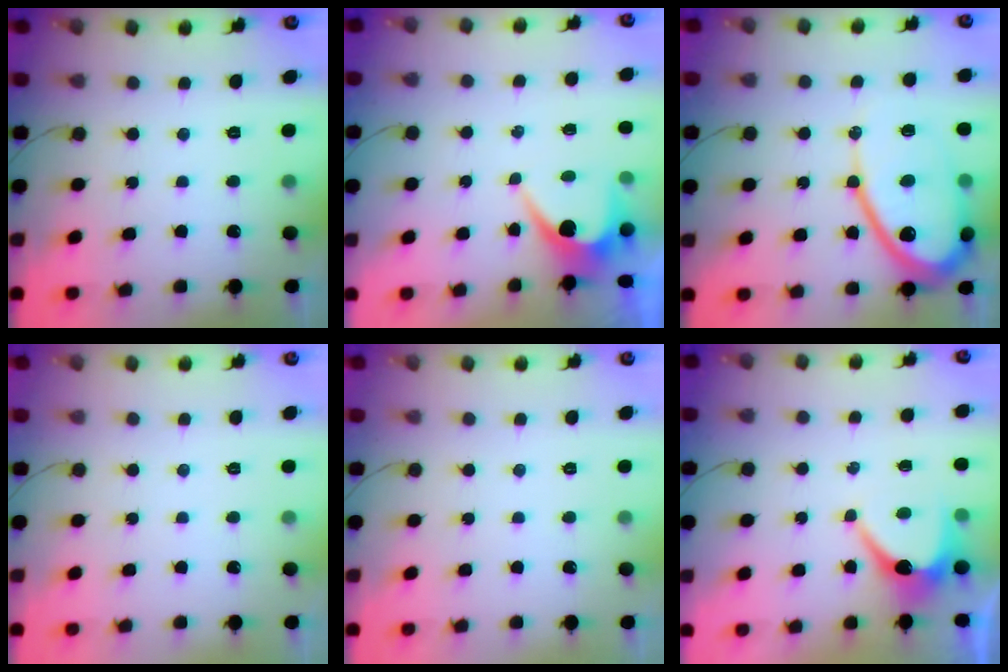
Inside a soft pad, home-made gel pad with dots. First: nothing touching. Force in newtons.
{"total": 5.6, "press": 5.6, "slide": 0.3}
{"total": 15.3, "press": 15.2, "slide": 1.5}
{"total": 0.0}
{"total": 0.0}
{"total": 6.8, "press": 6.8, "slide": 0.7}